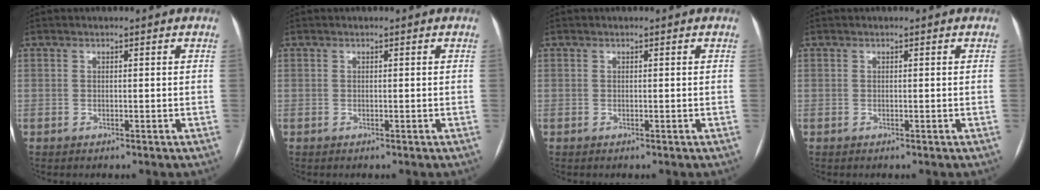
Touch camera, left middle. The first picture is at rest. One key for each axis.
{"total": 0.0}
{"total": 0.0}
{"total": 0.0}